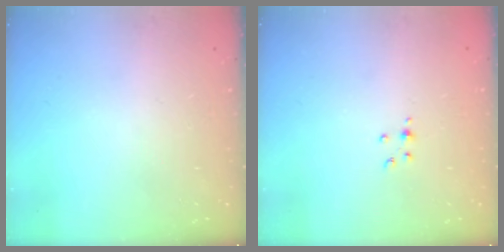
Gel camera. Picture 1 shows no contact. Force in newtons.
{"total": 2.4, "press": 2.4, "slide": 0.3}